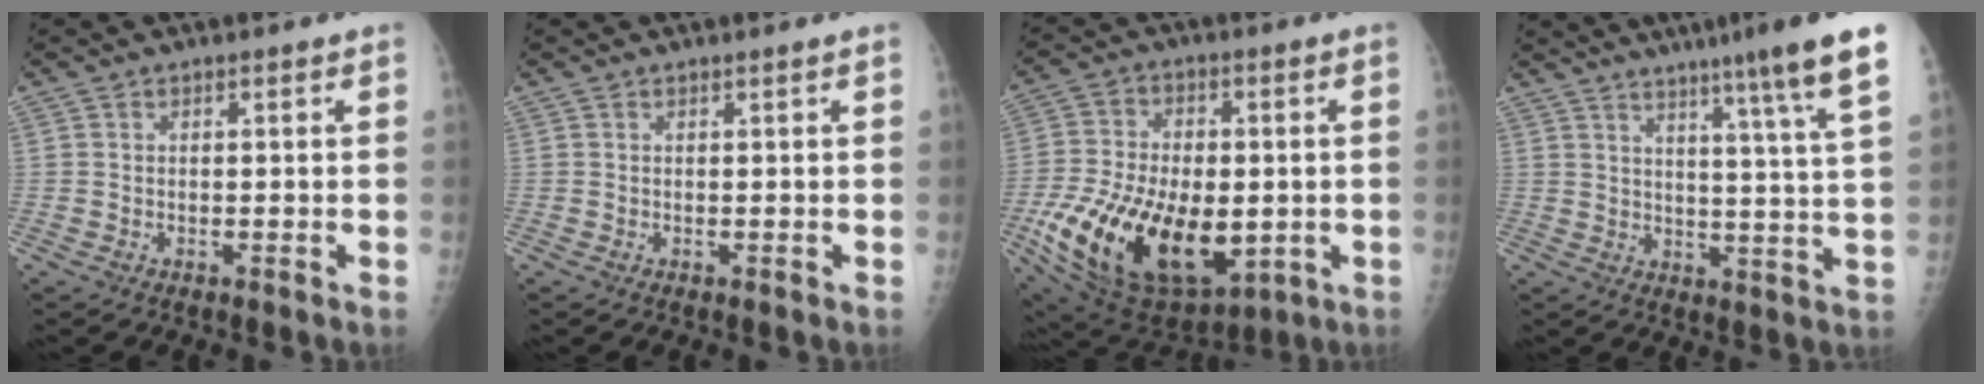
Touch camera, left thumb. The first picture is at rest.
{"total": 0.0}
{"total": 26.8, "force": [-5.8, 15.1, 21.3], "torque": [-0.416, -0.027, -0.073]}
{"total": 15.0, "force": [10.5, -0.3, 10.8], "torque": [-0.147, -0.049, 0.126]}